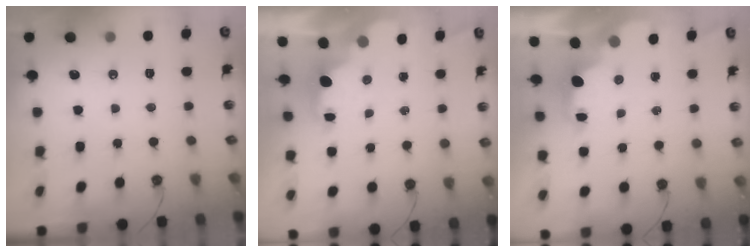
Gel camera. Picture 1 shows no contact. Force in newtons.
{"total": 1.7, "press": 1.6, "slide": 0.7}
{"total": 2.1, "press": 1.9, "slide": 0.8}